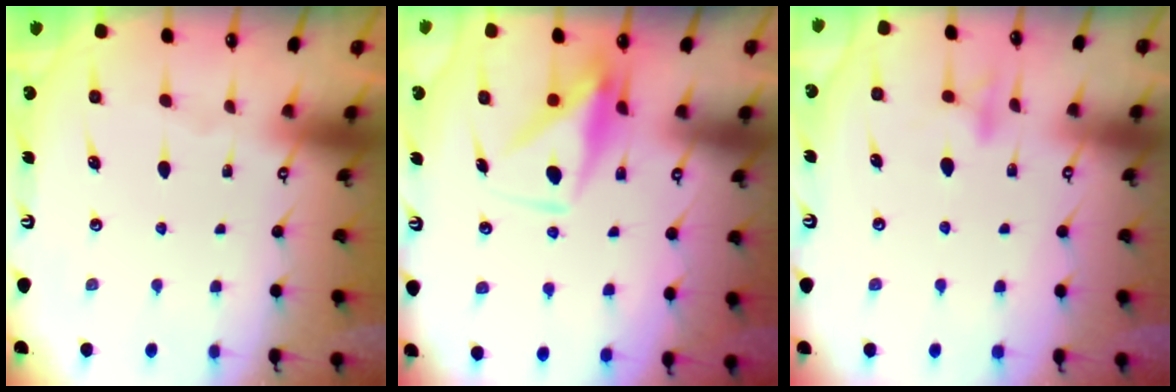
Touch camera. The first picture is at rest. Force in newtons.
{"total": 9.0, "press": 9.0, "slide": 0.6}
{"total": 10.2, "press": 10.2, "slide": 1.1}